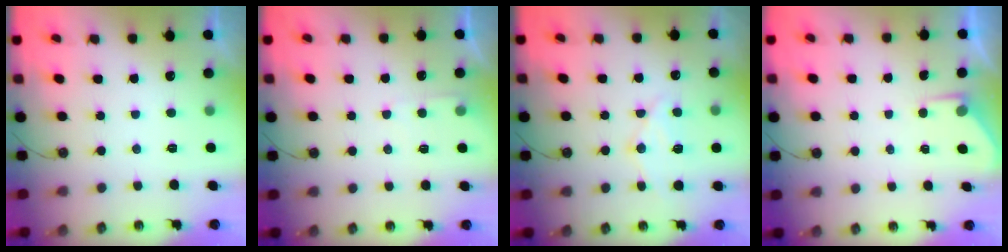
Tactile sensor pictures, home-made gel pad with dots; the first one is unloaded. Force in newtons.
{"total": 3.7, "press": 3.7, "slide": 0.4}
{"total": 10.8, "press": 10.8, "slide": 0.5}
{"total": 3.1, "press": 3.1, "slide": 0.4}